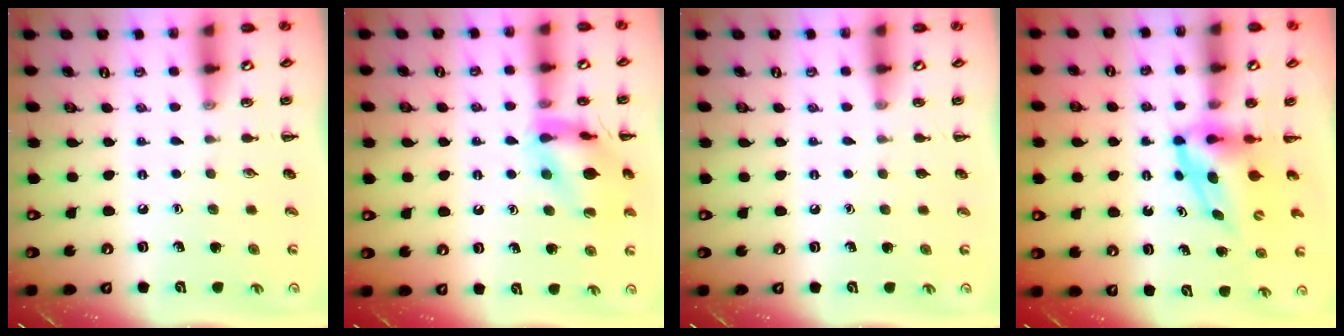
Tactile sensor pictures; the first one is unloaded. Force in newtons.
{"total": 13.5, "press": 13.5, "slide": 0.8}
{"total": 0.6, "press": 0.6, "slide": 0.1}
{"total": 5.3, "press": 5.3, "slide": 0.7}